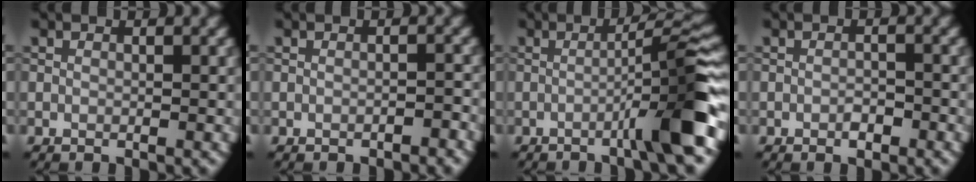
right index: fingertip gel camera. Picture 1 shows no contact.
{"total": 0.9, "force": [-0.7, 0.3, 0.5], "torque": [-0.007, 0.003, -0.008]}
{"total": 7.4, "force": [-2.5, 0.4, 7.0], "torque": [-0.094, 0.022, -0.053]}
{"total": 1.2, "force": [-0.5, 0.6, 0.9], "torque": [-0.015, 0.001, -0.009]}